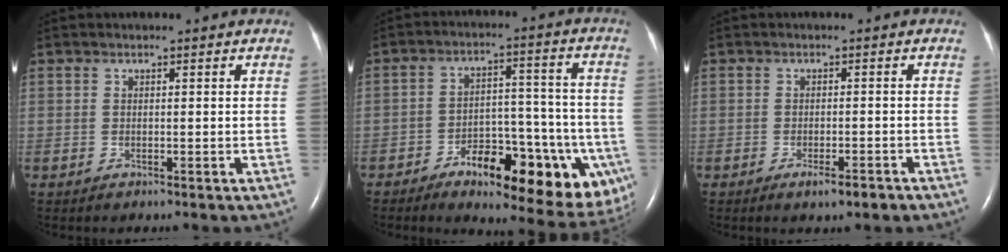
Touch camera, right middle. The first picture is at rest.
{"total": 18.8, "force": [-9.5, 6.8, 14.7], "torque": [-0.129, 0.029, -0.124]}
{"total": 3.1, "force": [-2.1, 0.6, 2.2], "torque": [-0.032, -0.001, -0.027]}